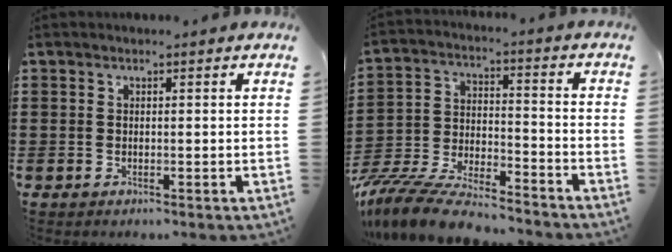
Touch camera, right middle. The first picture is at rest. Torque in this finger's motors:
{"motor_torque": [1.86, -0.27, 1.05, 0.21]}